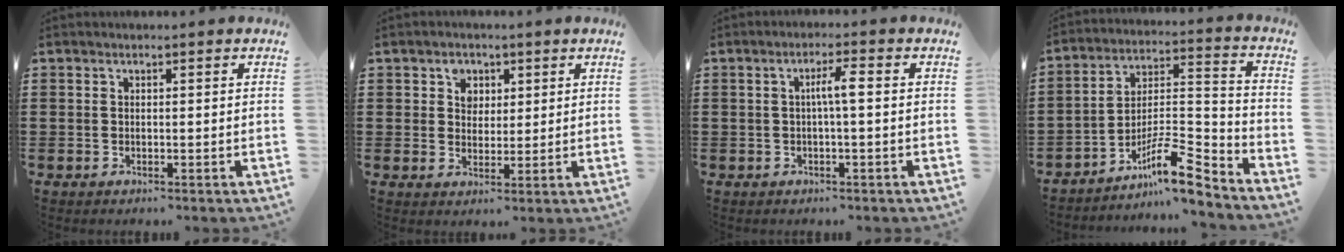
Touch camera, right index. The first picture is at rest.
{"total": 3.3, "force": [1.3, 2.8, 1.1], "torque": [-0.026, 0.008, 0.020]}
{"total": 3.3, "force": [0.0, 0.2, 3.3], "torque": [-0.062, 0.002, -0.005]}
{"total": 10.5, "force": [-8.0, 2.4, 6.4], "torque": [-0.109, 0.013, -0.152]}